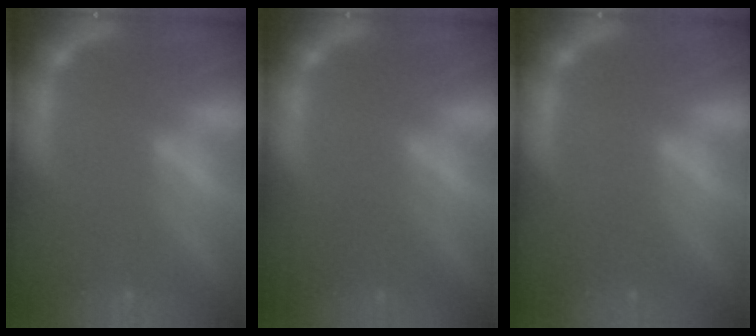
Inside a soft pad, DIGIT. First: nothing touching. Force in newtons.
{"total": 2.0}
{"total": 0.9}